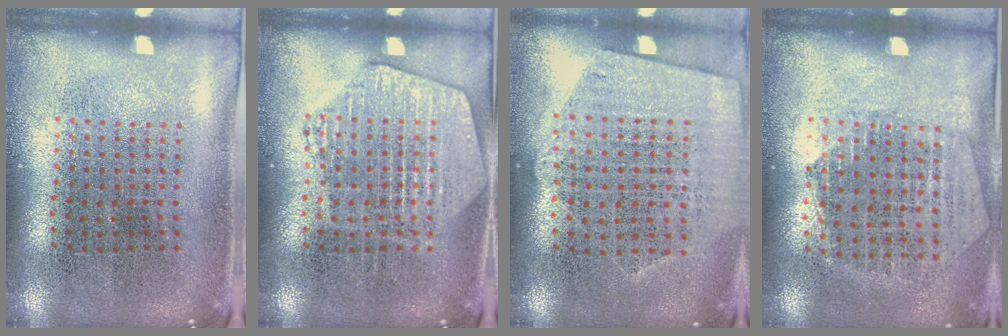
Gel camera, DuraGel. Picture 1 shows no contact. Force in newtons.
{"total": 2.8, "press": 2.7, "slide": 0.4}
{"total": 1.2, "press": 1.1, "slide": 0.6}
{"total": 1.3, "press": 1.2, "slide": 0.5}